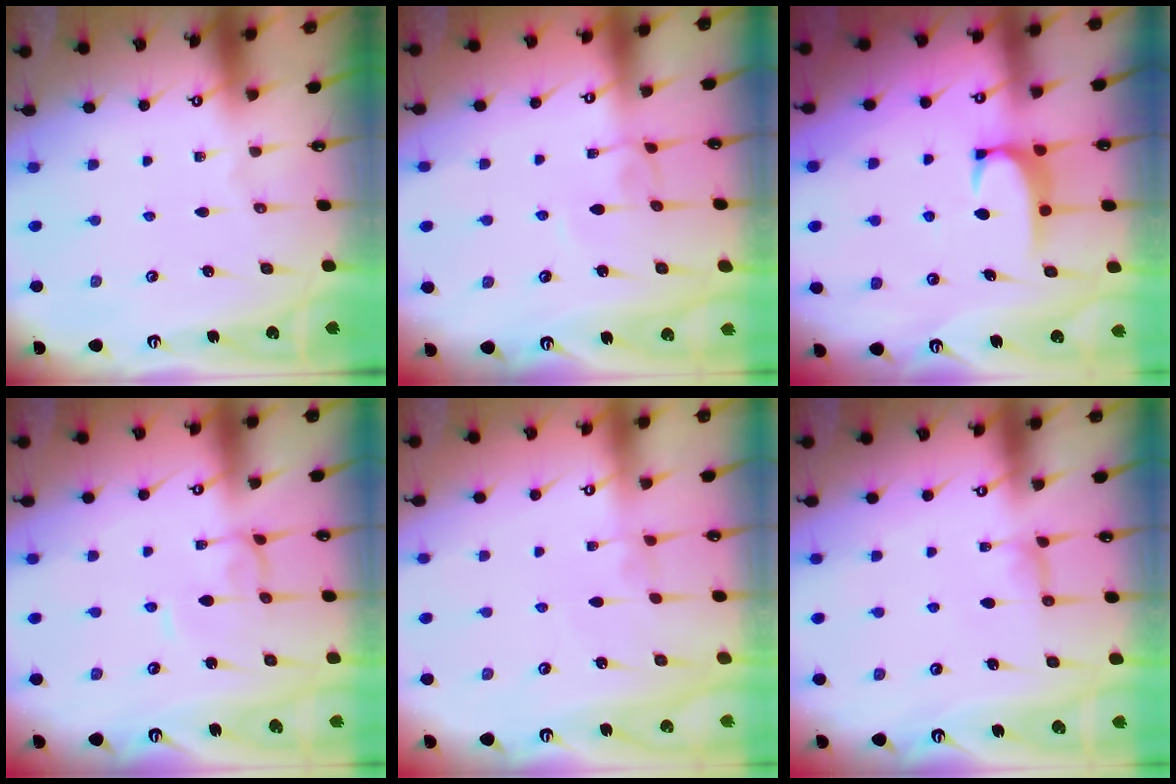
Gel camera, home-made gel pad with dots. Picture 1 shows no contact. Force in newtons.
{"total": 2.4, "press": 2.4, "slide": 0.3}
{"total": 2.3, "press": 2.3, "slide": 0.6}
{"total": 1.4, "press": 1.4, "slide": 0.2}
{"total": 2.9, "press": 2.9, "slide": 0.4}
{"total": 2.3, "press": 2.3, "slide": 0.0}